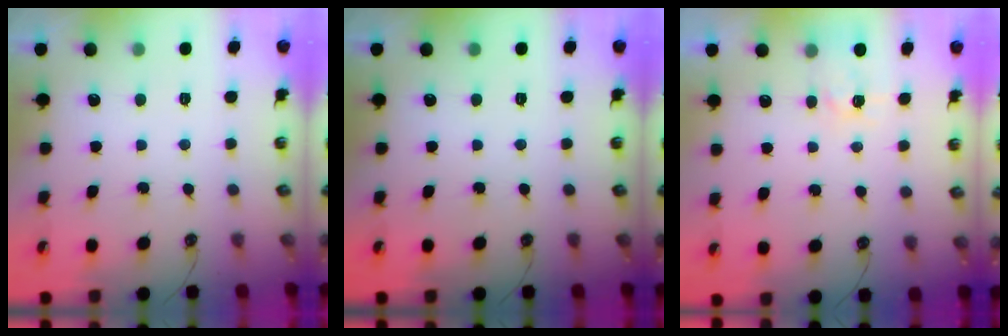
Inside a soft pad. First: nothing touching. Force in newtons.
{"total": 0.0}
{"total": 5.3, "press": 5.2, "slide": 0.5}